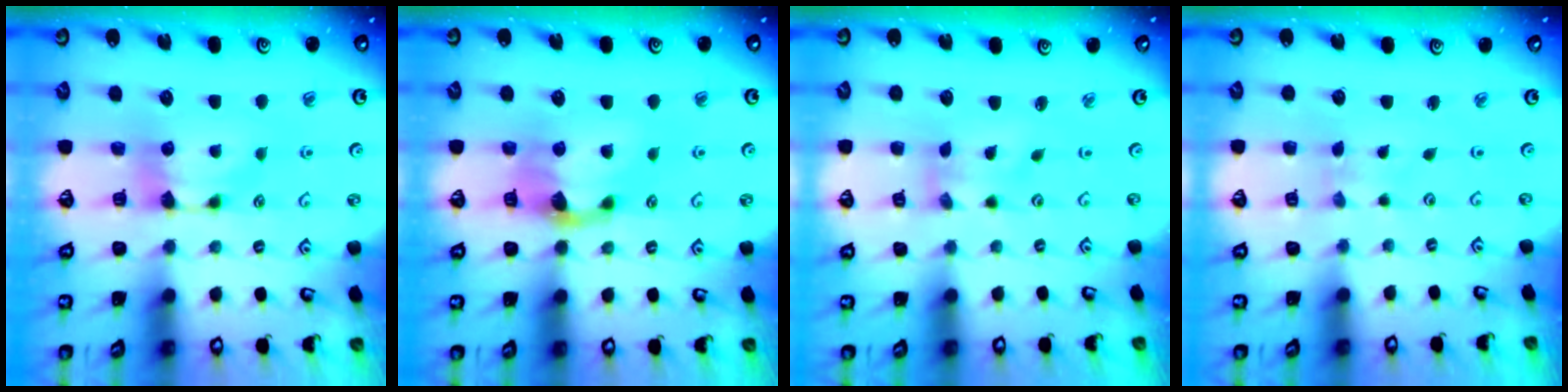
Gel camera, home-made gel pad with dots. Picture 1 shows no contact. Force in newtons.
{"total": 2.9, "press": 2.2, "slide": 2.0}
{"total": 2.2, "press": 2.0, "slide": 1.0}
{"total": 5.4, "press": 5.4, "slide": 0.2}